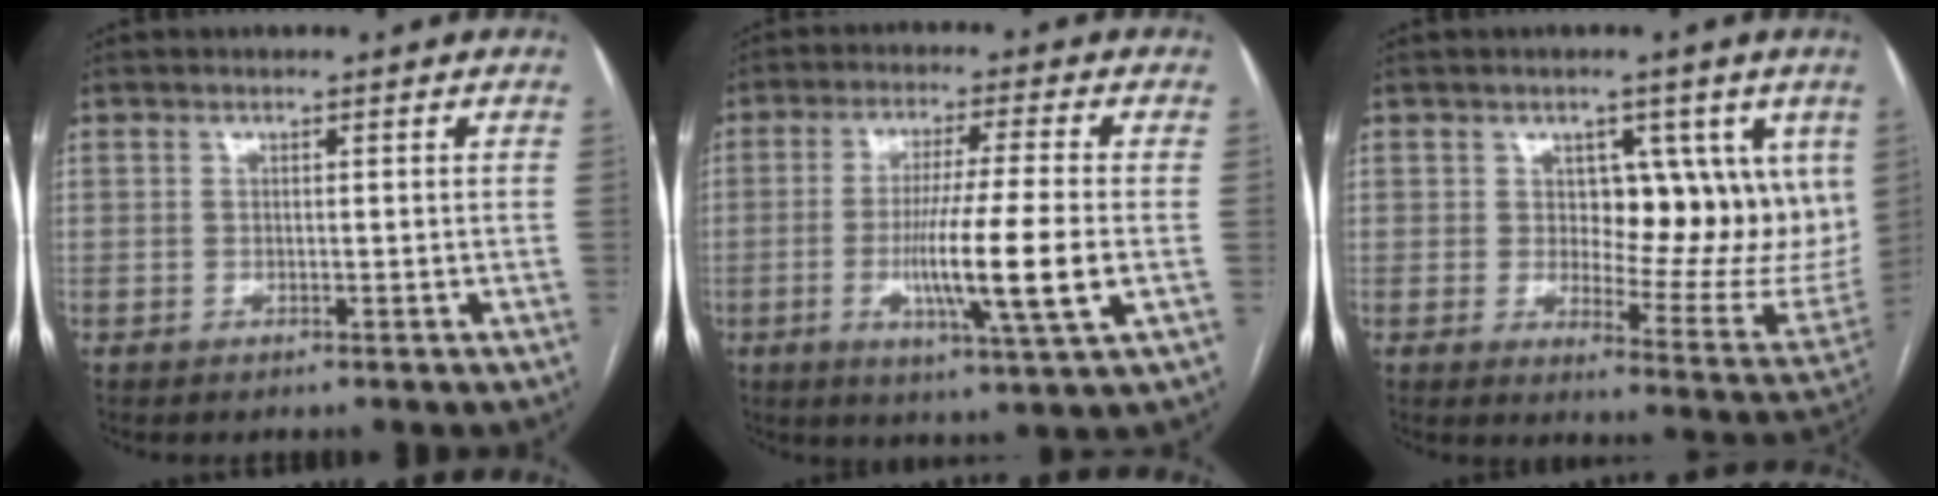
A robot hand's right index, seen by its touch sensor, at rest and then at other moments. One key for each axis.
{"total": 12.5, "fx": -2.4, "fy": -0.6, "fz": 12.2, "tx": -0.221, "ty": -0.022, "tz": -0.047}
{"total": 14.3, "fx": 4.3, "fy": 6.8, "fz": 11.9, "tx": -0.143, "ty": 0.000, "tz": 0.069}